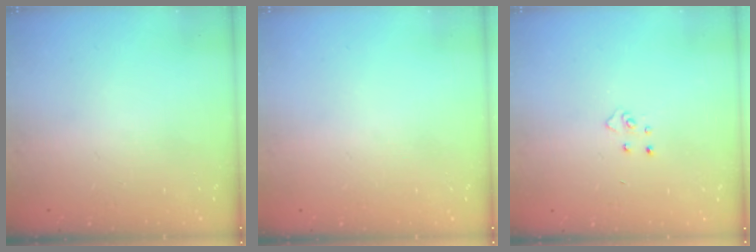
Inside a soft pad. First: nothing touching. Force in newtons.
{"total": 0.0}
{"total": 3.4, "press": 3.4, "slide": 0.4}